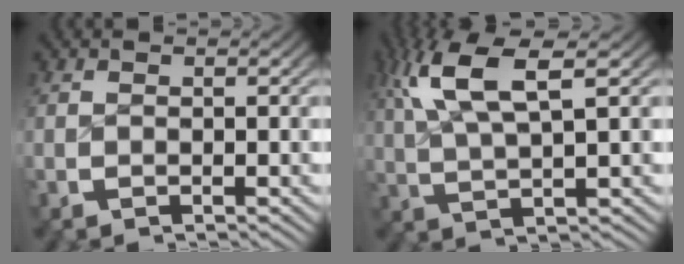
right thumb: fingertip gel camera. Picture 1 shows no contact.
{"total": 6.9, "force": [2.7, 2.8, 5.7], "torque": [-0.119, 0.004, 0.054]}